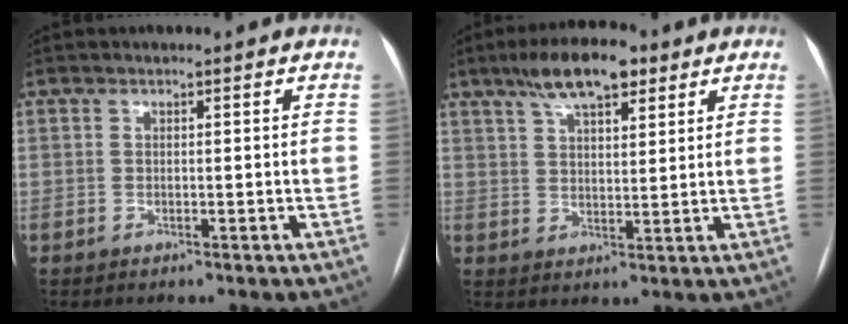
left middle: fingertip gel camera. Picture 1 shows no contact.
{"total": 8.9, "force": [5.8, 2.9, 6.1], "torque": [-0.108, 0.015, 0.097]}